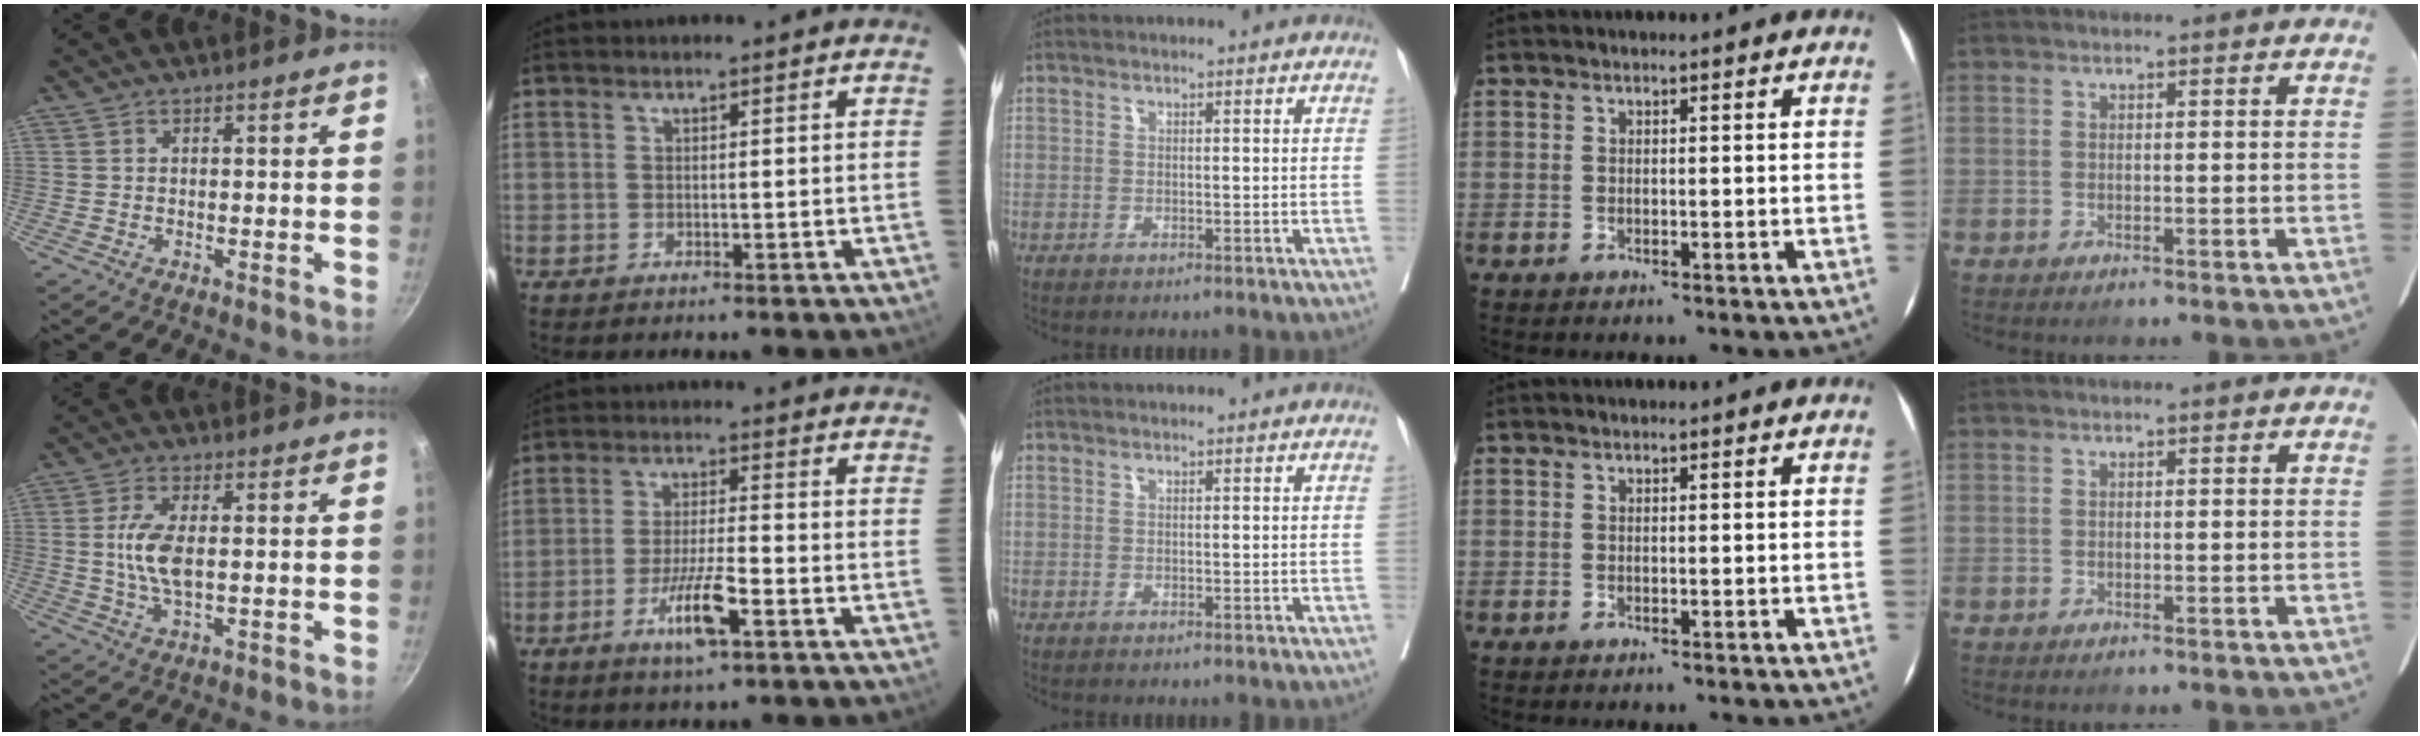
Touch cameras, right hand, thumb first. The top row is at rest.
{"thumb": {"total": 7.5, "force": [0.4, 3.2, 6.8], "torque": [-0.148, -0.006, 0.008]}, "index": {"total": 7.5, "force": [-3.7, 0.6, 6.5], "torque": [-0.125, -0.011, -0.063]}}